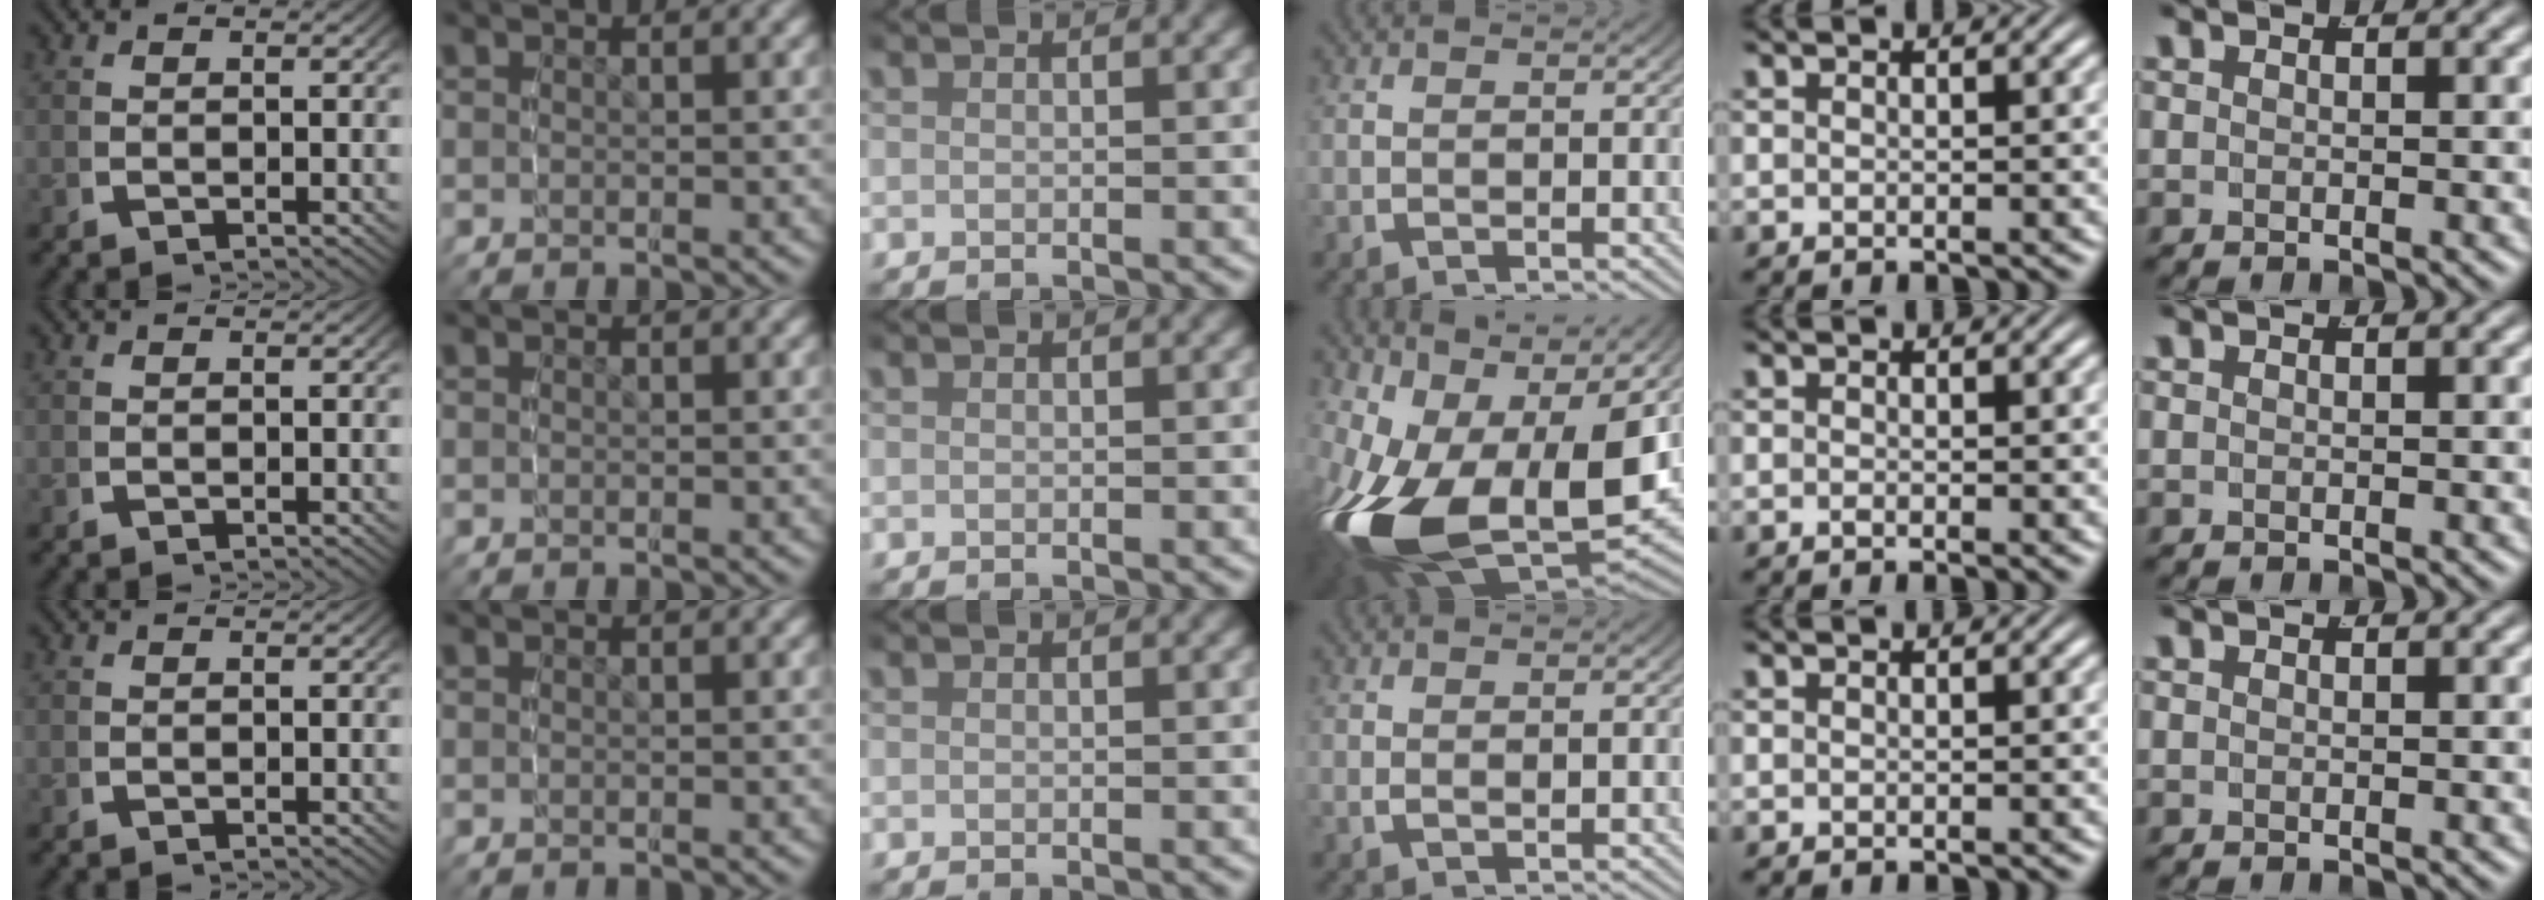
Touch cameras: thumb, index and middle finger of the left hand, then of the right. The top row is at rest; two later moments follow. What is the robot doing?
{"motion": "lift_and_place", "object": "glasses"}